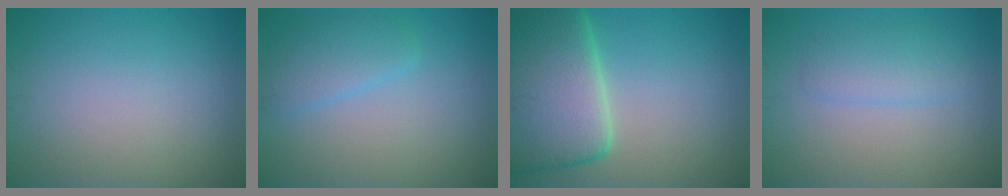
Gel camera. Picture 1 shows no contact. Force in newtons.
{"total": 2.7, "press": 2.7, "slide": 0.1}
{"total": 11.3, "press": 11.3, "slide": 1.0}
{"total": 2.2, "press": 2.2, "slide": 0.1}